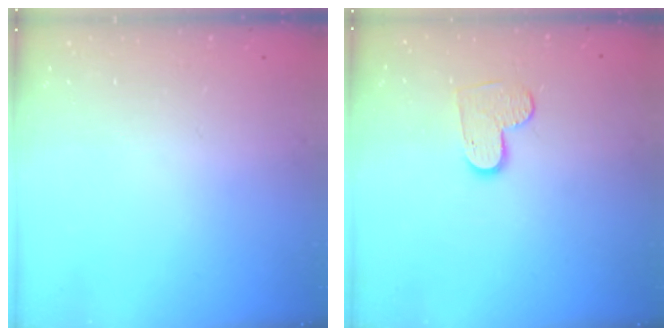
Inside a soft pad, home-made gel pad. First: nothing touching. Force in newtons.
{"total": 7.5, "press": 7.5, "slide": 0.5}